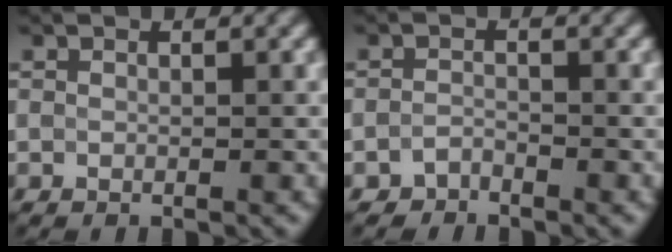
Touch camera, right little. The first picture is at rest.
{"total": 1.8, "force": [-1.5, -0.2, -0.9], "torque": [0.009, 0.002, -0.024]}